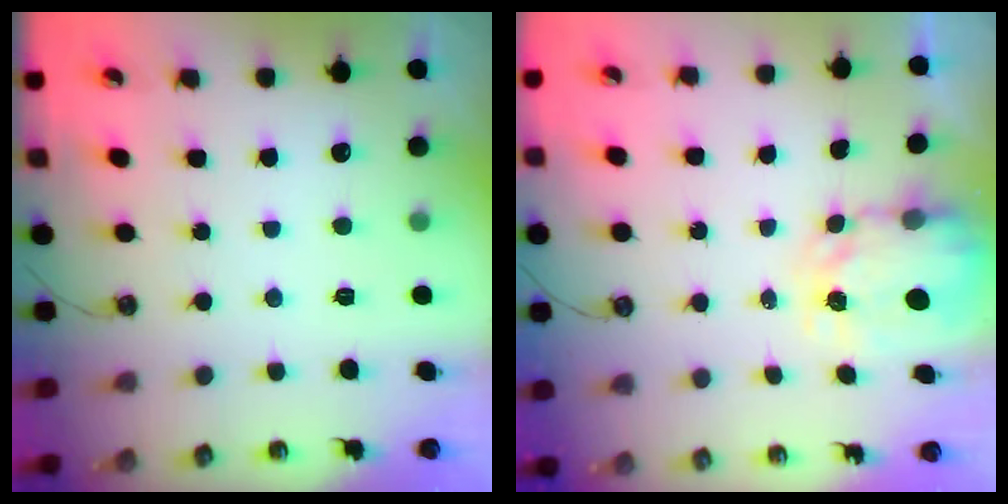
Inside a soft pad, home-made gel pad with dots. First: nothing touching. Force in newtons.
{"total": 4.0, "press": 4.0, "slide": 0.2}